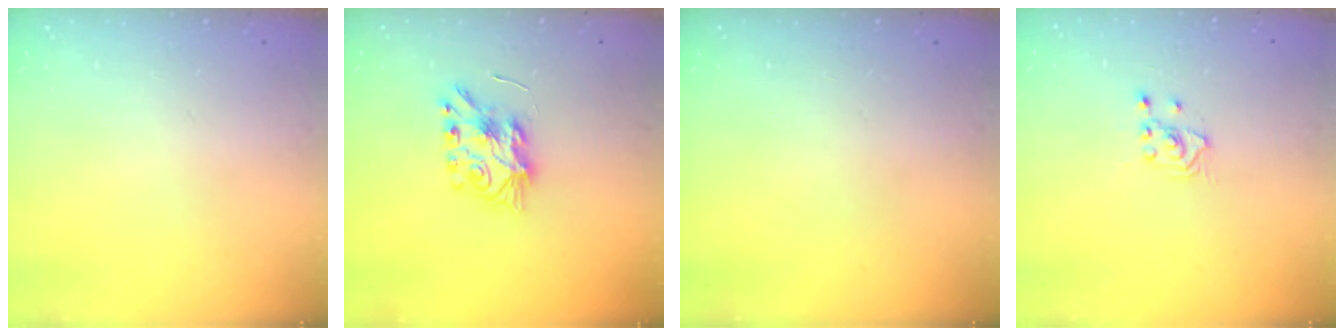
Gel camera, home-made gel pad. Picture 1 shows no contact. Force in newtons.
{"total": 7.7, "press": 7.7, "slide": 0.6}
{"total": 0.0}
{"total": 2.5, "press": 2.4, "slide": 0.9}